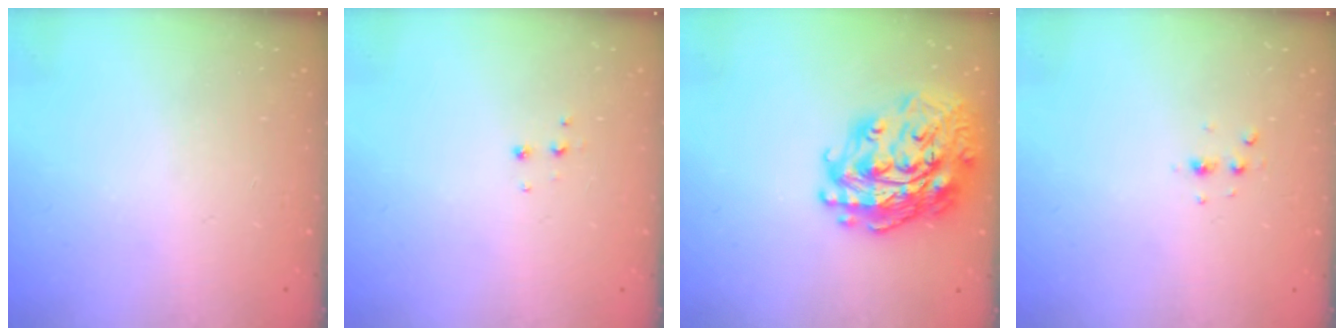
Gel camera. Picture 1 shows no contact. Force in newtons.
{"total": 3.9, "press": 3.9, "slide": 0.5}
{"total": 23.0, "press": 22.8, "slide": 2.4}
{"total": 2.8, "press": 2.8, "slide": 0.7}